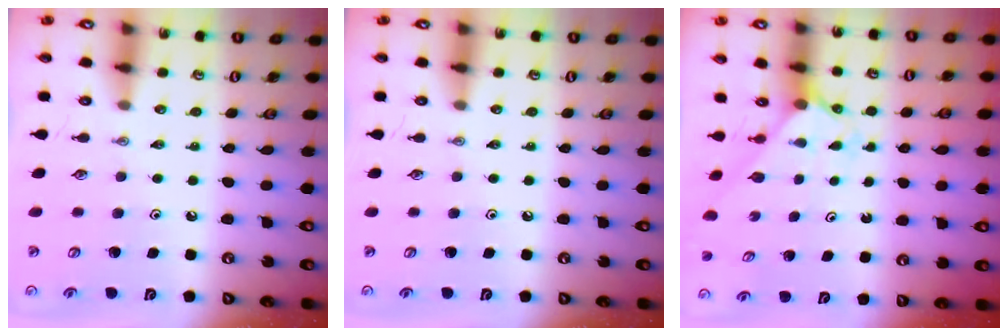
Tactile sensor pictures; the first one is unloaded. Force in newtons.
{"total": 0.0}
{"total": 2.1, "press": 2.1, "slide": 0.3}